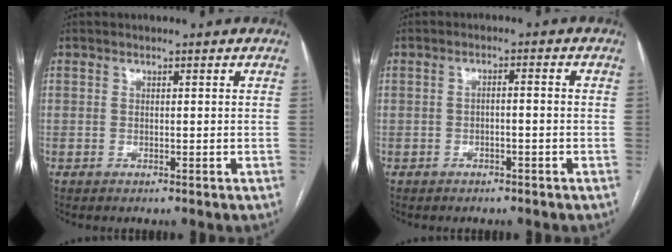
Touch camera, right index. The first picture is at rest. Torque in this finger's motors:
{"motor_torque": [1.18, 0.13, -0.07, 0.00]}